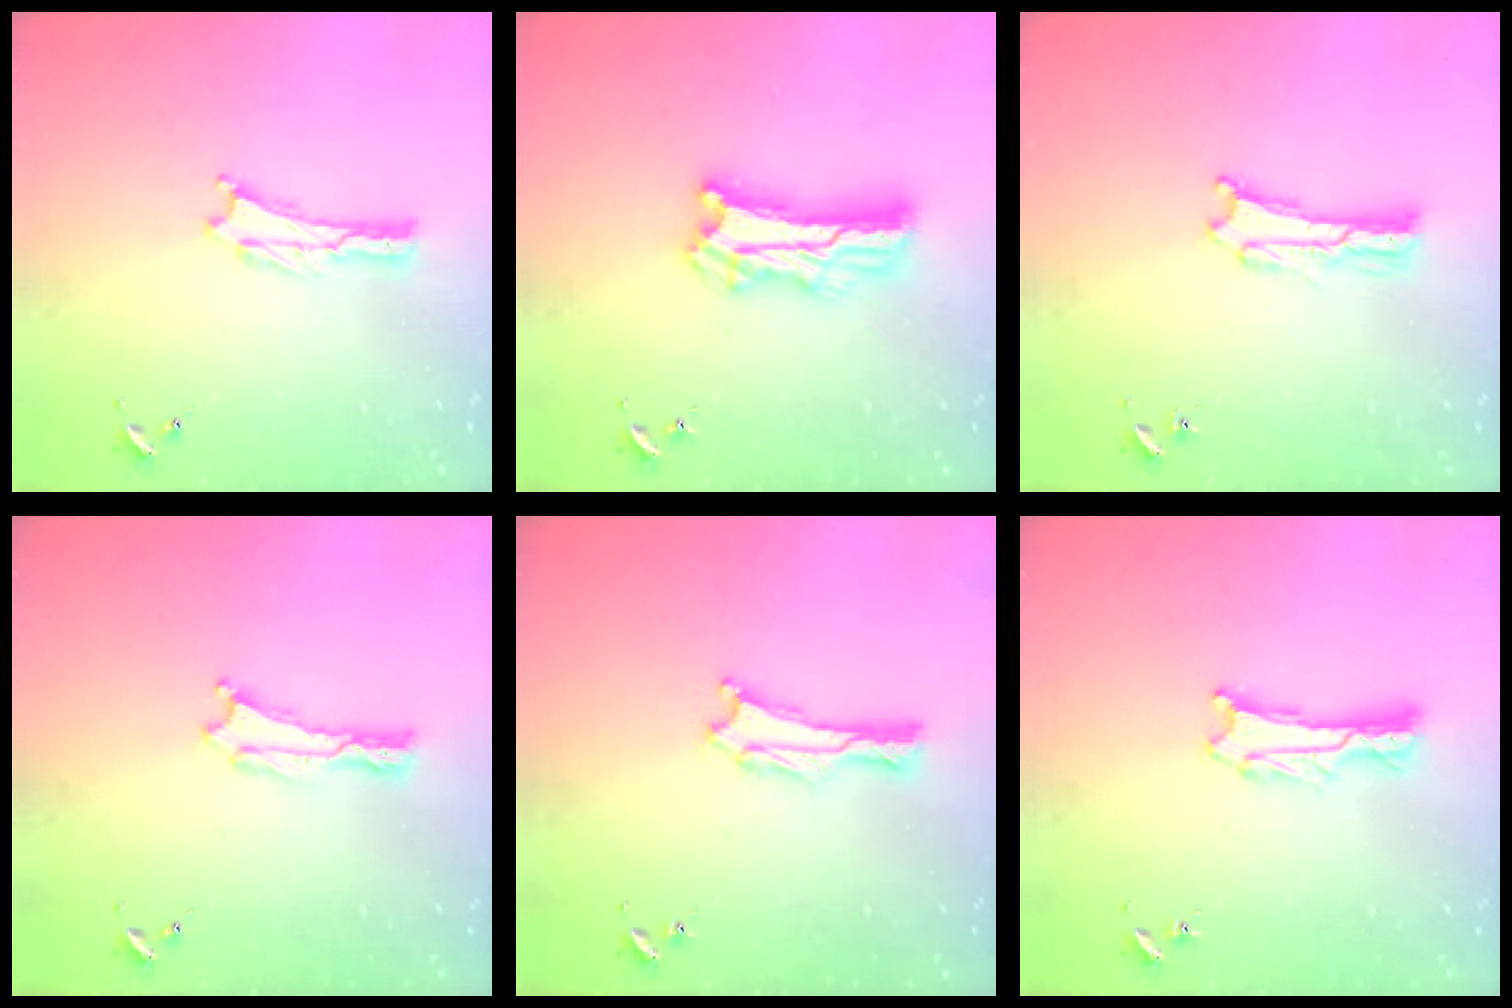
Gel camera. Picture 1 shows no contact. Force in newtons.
{"total": 9.3, "press": 9.3, "slide": 0.7}
{"total": 0.9, "press": 0.9, "slide": 0.2}
{"total": 0.0}
{"total": 0.0}
{"total": 0.9, "press": 0.9, "slide": 0.1}